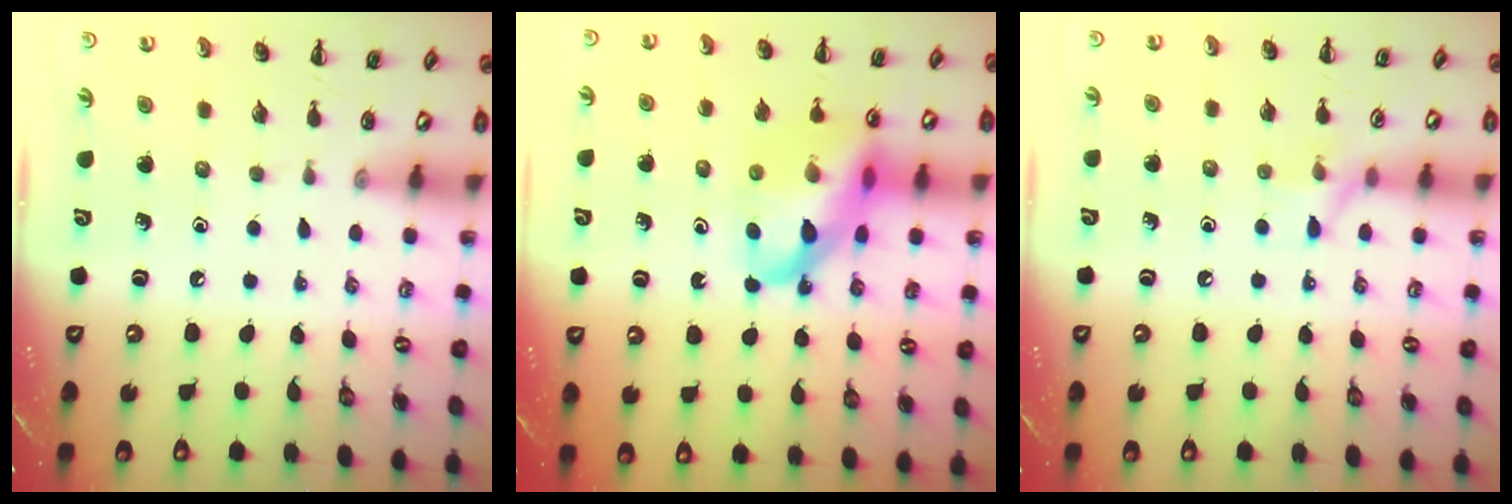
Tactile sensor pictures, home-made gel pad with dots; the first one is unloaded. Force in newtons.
{"total": 15.9, "press": 15.4, "slide": 3.8}
{"total": 5.8, "press": 5.6, "slide": 1.6}